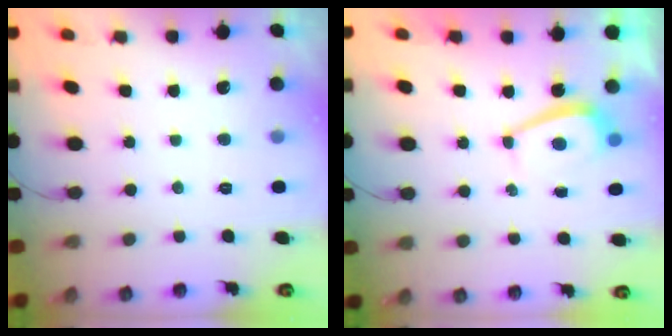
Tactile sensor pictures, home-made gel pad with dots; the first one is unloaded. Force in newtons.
{"total": 2.4, "press": 2.3, "slide": 0.6}